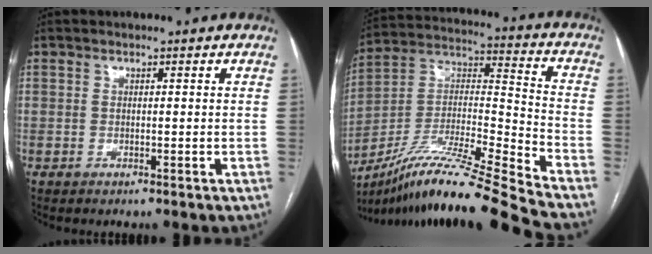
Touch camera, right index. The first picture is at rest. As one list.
[{"total": 22.0, "force": [-18.3, -1.9, 11.9], "torque": [-0.224, -0.006, -0.330]}]